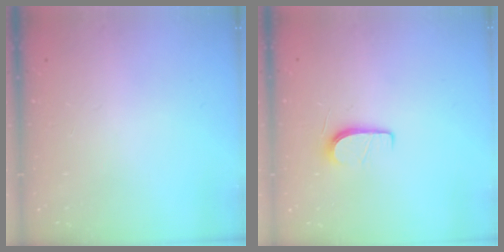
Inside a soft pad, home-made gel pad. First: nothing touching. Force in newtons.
{"total": 5.6, "press": 5.6, "slide": 0.7}